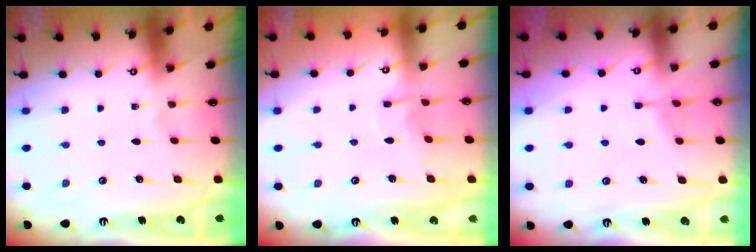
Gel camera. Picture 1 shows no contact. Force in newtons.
{"total": 2.8, "press": 2.8, "slide": 0.4}
{"total": 3.6, "press": 3.5, "slide": 0.5}